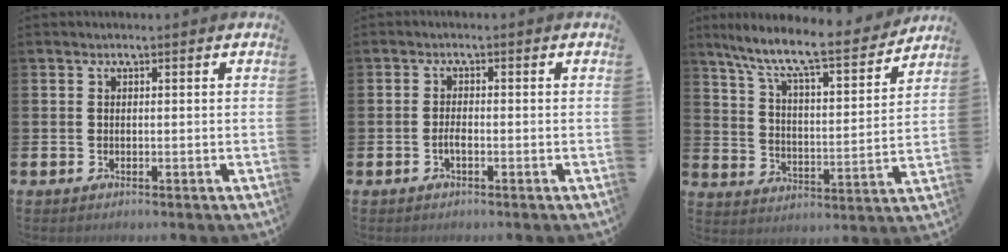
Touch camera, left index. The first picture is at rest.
{"total": 1.4, "force": [-0.6, 0.4, 1.1], "torque": [-0.029, 0.003, -0.011]}
{"total": 9.4, "force": [8.2, 1.2, 4.4], "torque": [-0.116, -0.058, 0.132]}